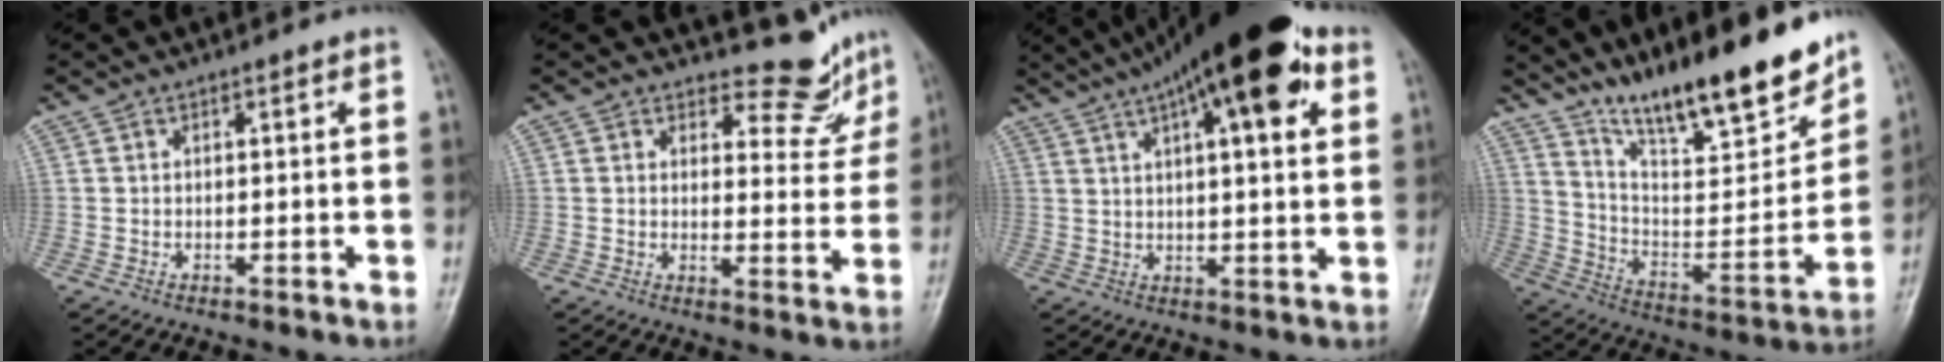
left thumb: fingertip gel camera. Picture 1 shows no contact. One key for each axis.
{"total": 7.5, "fx": 7.1, "fy": 2.5, "fz": 0.2, "tx": 0.026, "ty": -0.073, "tz": 0.082}
{"total": 20.3, "fx": 10.4, "fy": 6.1, "fz": 16.4, "tx": -0.242, "ty": 0.004, "tz": 0.155}
{"total": 21.6, "fx": 16.5, "fy": 4.5, "fz": 13.1, "tx": -0.174, "ty": -0.089, "tz": 0.282}